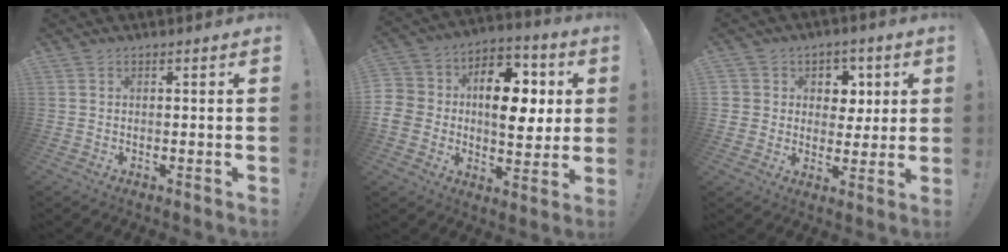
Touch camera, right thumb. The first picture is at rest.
{"total": 16.0, "force": [0.7, 11.7, 10.9], "torque": [-0.166, 0.014, 0.016]}
{"total": 7.7, "force": [1.7, 7.4, 1.5], "torque": [-0.015, -0.013, 0.037]}